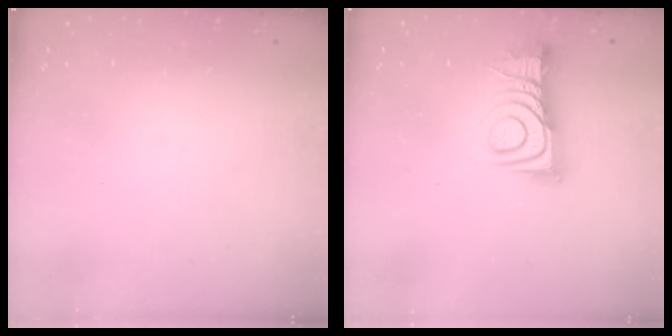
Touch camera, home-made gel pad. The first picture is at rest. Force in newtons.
{"total": 11.2, "press": 11.2, "slide": 0.5}